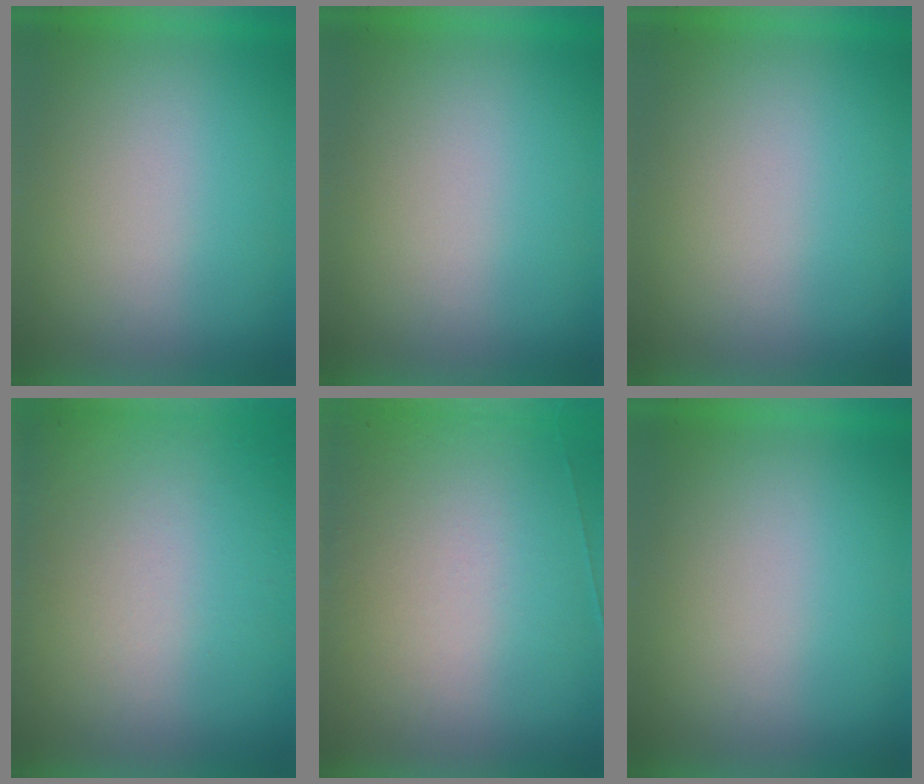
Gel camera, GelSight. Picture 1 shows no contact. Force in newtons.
{"total": 0.0}
{"total": 0.0}
{"total": 6.1}
{"total": 6.8}
{"total": 0.0}